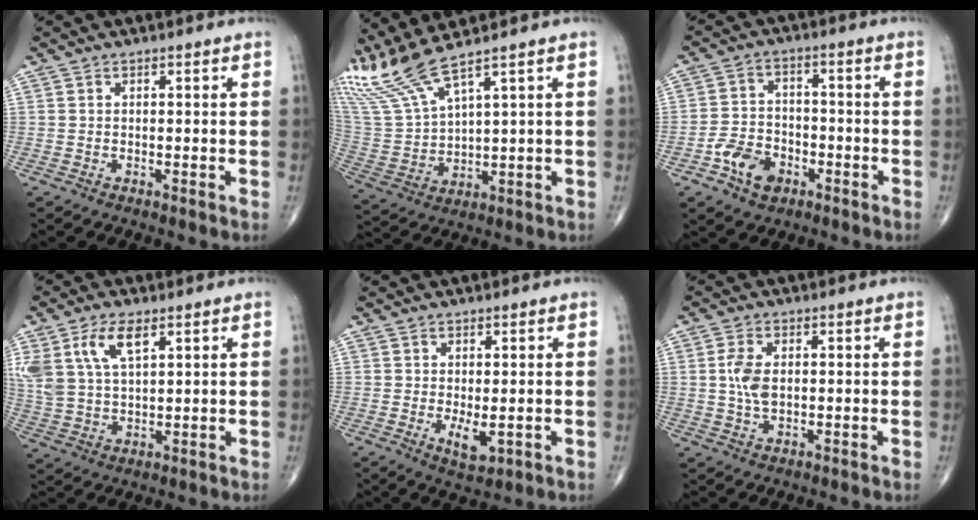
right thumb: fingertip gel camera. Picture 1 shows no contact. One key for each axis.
{"total": 10.7, "fx": 9.2, "fy": 0.1, "fz": 5.5, "tx": -0.142, "ty": -0.039, "tz": 0.211}
{"total": 8.0, "fx": -3.9, "fy": 5.5, "fz": 4.3, "tx": -0.056, "ty": 0.024, "tz": -0.069}
{"total": 10.5, "fx": 5.0, "fy": 5.1, "fz": 7.7, "tx": -0.164, "ty": -0.009, "tz": 0.105}
{"total": 3.6, "fx": -0.6, "fy": 1.5, "fz": 3.2, "tx": -0.048, "ty": -0.010, "tz": -0.001}
{"total": 5.0, "fx": 0.5, "fy": 2.8, "fz": 4.1, "tx": -0.089, "ty": 0.000, "tz": 0.009}